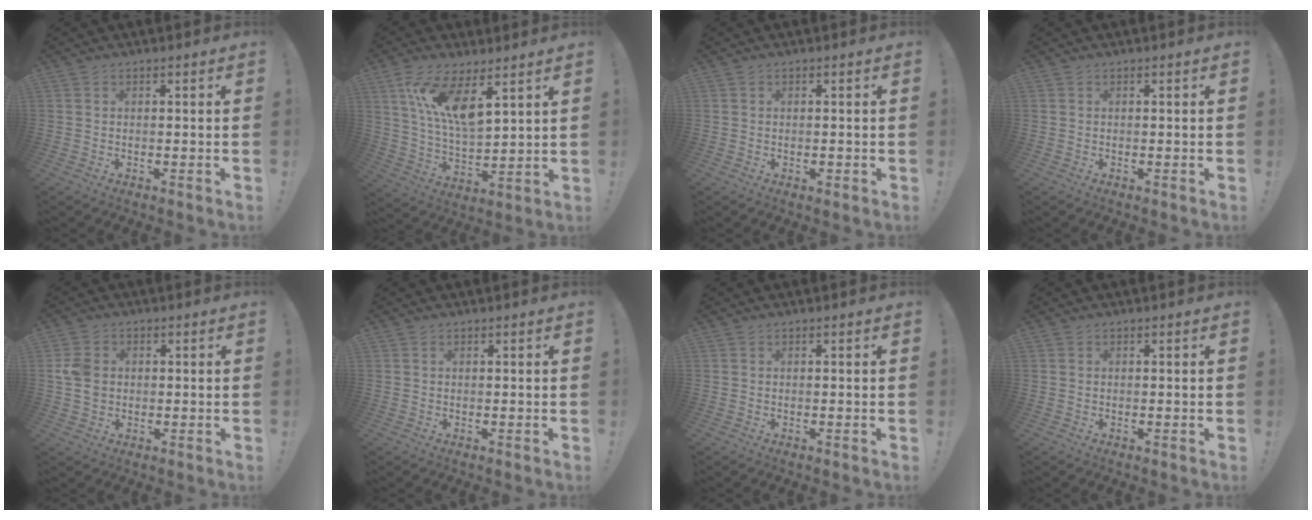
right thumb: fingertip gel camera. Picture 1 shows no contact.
{"total": 13.3, "force": [7.8, 4.3, 10.0], "torque": [-0.196, -0.038, 0.137]}
{"total": 0.7, "force": [-0.3, 0.4, 0.5], "torque": [0.003, -0.002, -0.006]}
{"total": 0.0}
{"total": 5.9, "force": [0.2, 4.9, 3.3], "torque": [-0.060, 0.006, 0.005]}
{"total": 0.0}
{"total": 0.0}
{"total": 0.0}